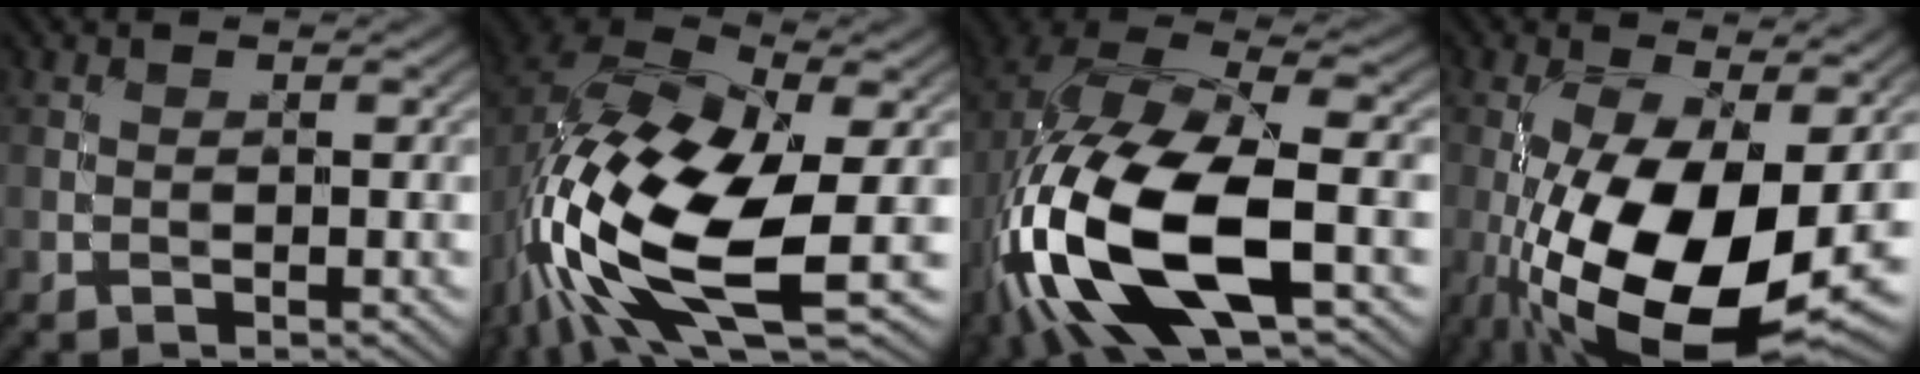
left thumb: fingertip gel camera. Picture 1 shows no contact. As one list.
[{"total": 16.1, "force": [-4.7, 8.1, 13.1], "torque": [-0.274, -0.029, -0.083]}, {"total": 16.9, "force": [-4.8, 7.9, 14.2], "torque": [-0.329, -0.030, -0.078]}, {"total": 16.3, "force": [-4.0, 6.4, 14.5], "torque": [-0.281, -0.032, -0.065]}]